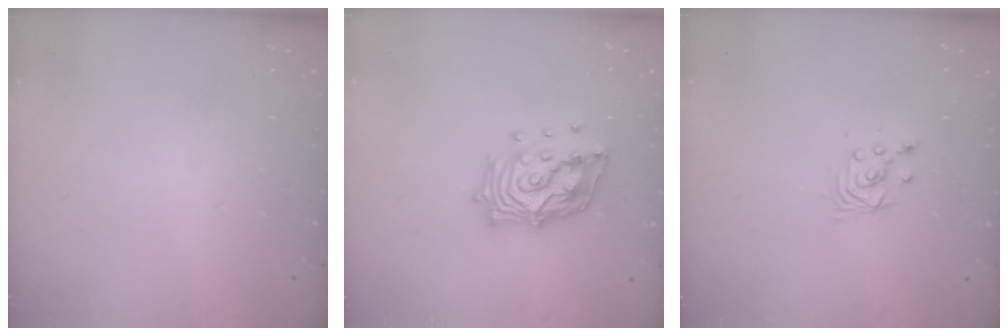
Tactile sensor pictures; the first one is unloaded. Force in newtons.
{"total": 18.2, "press": 18.0, "slide": 2.7}
{"total": 2.9, "press": 2.9, "slide": 0.1}